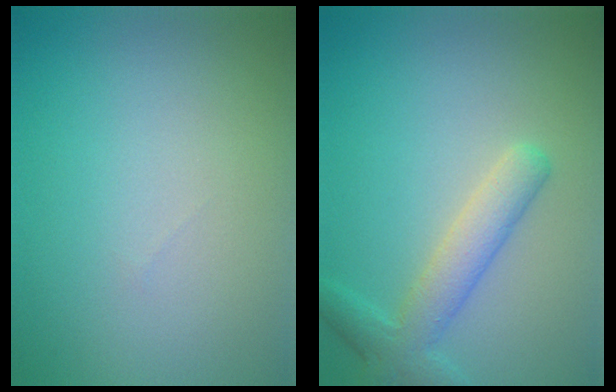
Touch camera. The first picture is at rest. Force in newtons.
{"total": 3.8, "press": 3.8, "slide": 0.2}